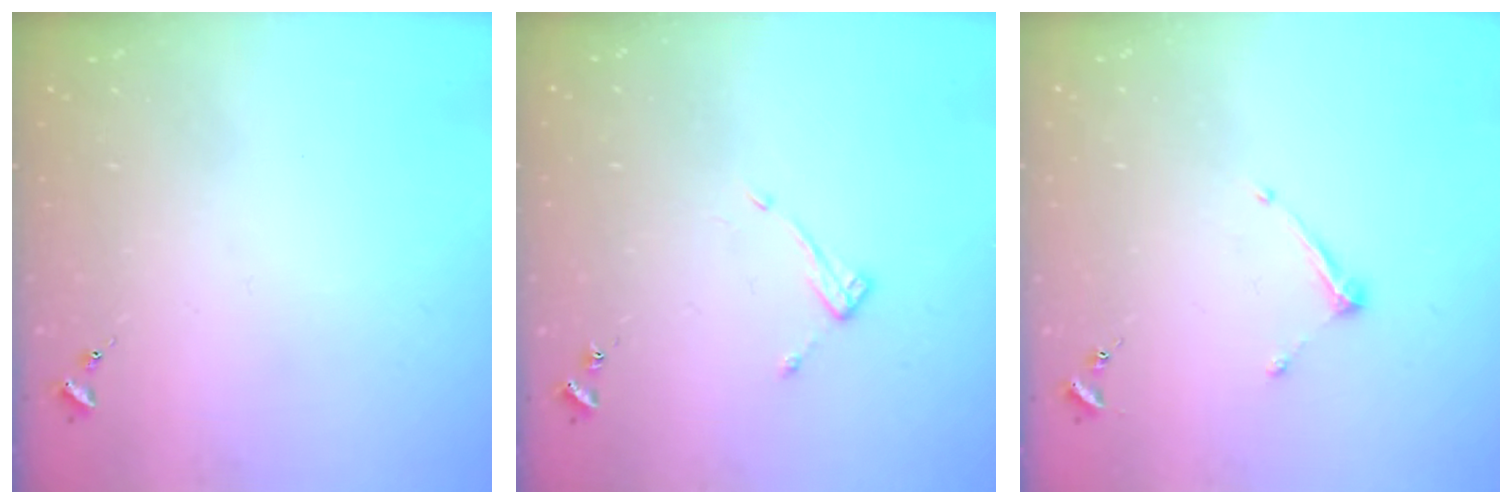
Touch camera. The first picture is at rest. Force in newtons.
{"total": 7.1, "press": 7.1, "slide": 0.5}
{"total": 6.6, "press": 6.6, "slide": 0.3}